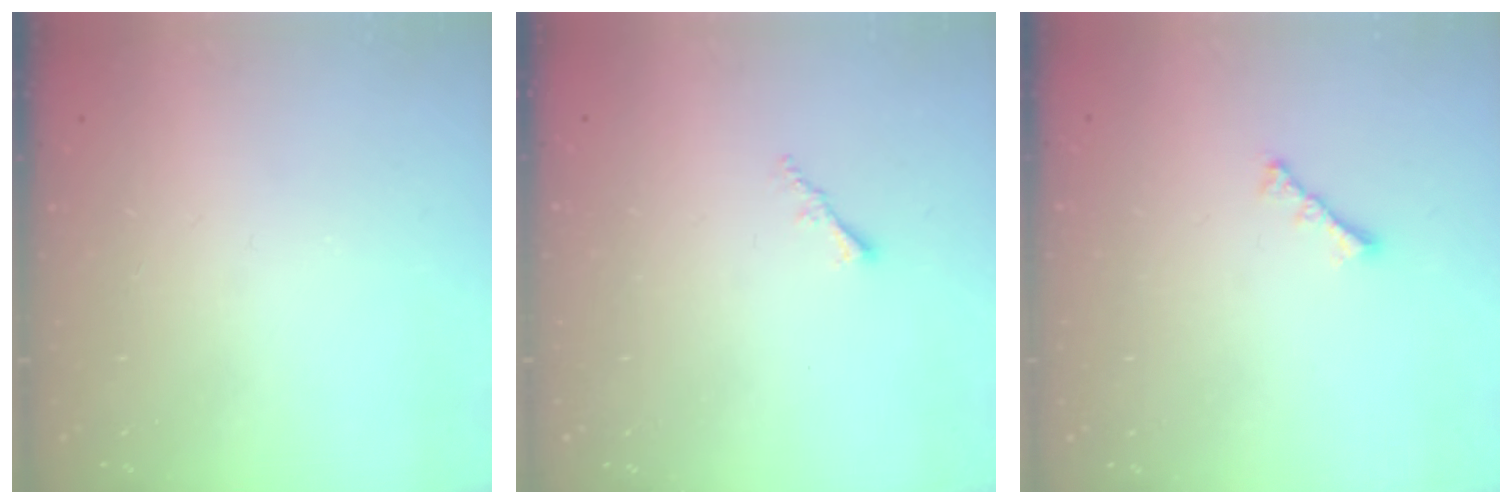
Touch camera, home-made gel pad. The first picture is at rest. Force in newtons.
{"total": 1.2, "press": 1.1, "slide": 0.4}
{"total": 2.4, "press": 2.3, "slide": 0.6}